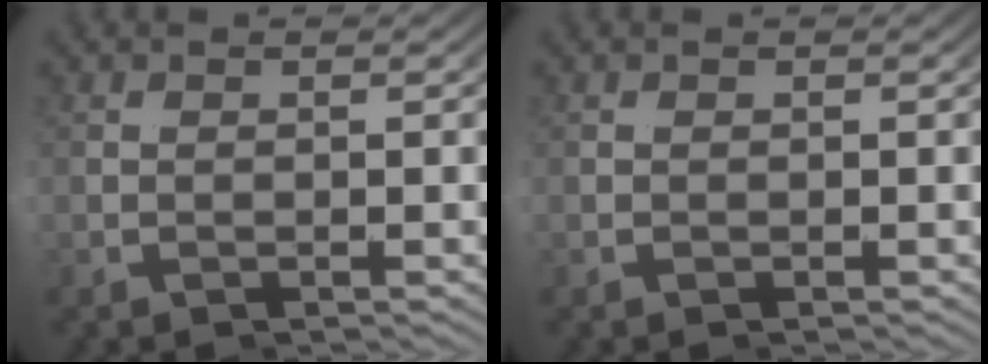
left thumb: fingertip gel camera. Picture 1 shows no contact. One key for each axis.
{"total": 0.0}